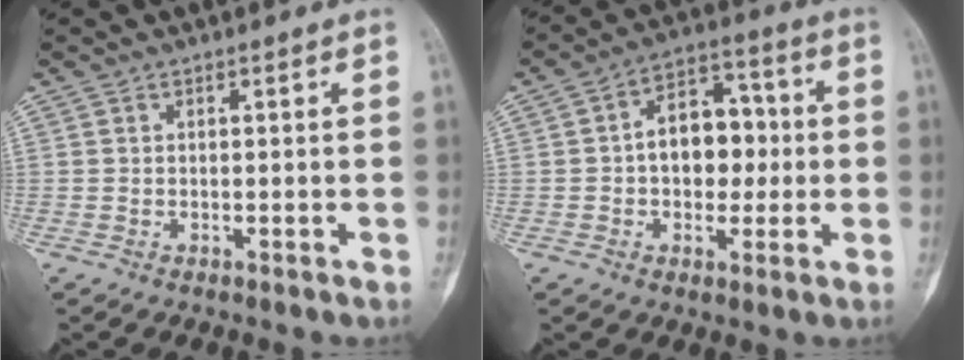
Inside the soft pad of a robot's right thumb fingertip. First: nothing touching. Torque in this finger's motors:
{"motor_torque": [0.16, 0.18, 0.64, -0.51, 0.02]}